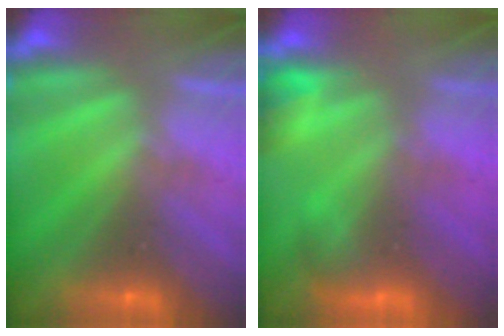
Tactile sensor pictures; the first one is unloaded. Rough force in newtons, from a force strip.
{"total": 4.8}